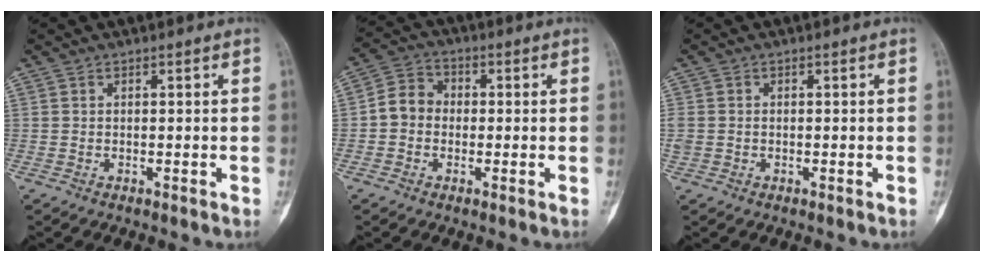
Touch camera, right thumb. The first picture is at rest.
{"total": 5.9, "force": [-0.7, 5.1, 2.9], "torque": [-0.032, 0.021, -0.026]}
{"total": 2.3, "force": [-0.1, 2.0, 1.1], "torque": [-0.034, 0.004, 0.001]}